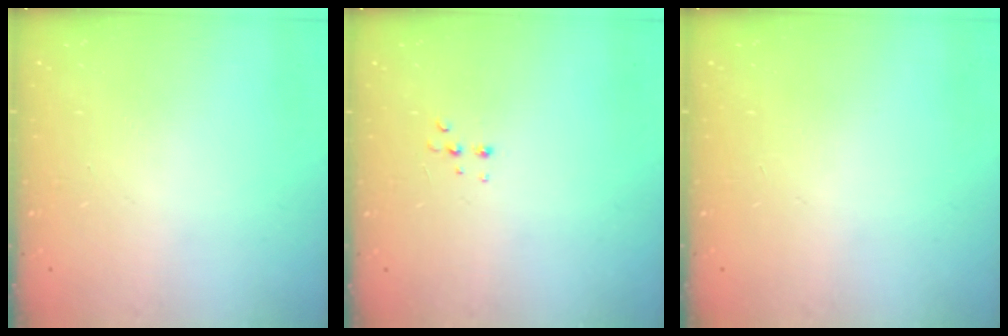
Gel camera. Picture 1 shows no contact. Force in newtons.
{"total": 3.4, "press": 3.3, "slide": 0.8}
{"total": 0.0}